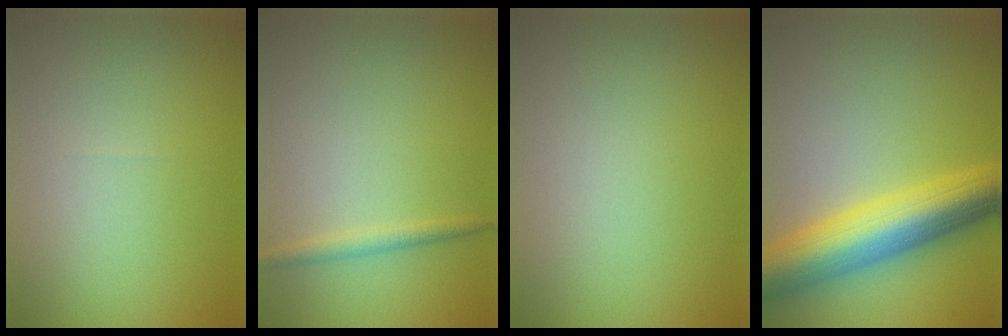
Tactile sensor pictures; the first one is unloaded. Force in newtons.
{"total": 1.3, "press": 1.3, "slide": 0.1}
{"total": 0.0}
{"total": 9.2, "press": 9.2, "slide": 0.3}